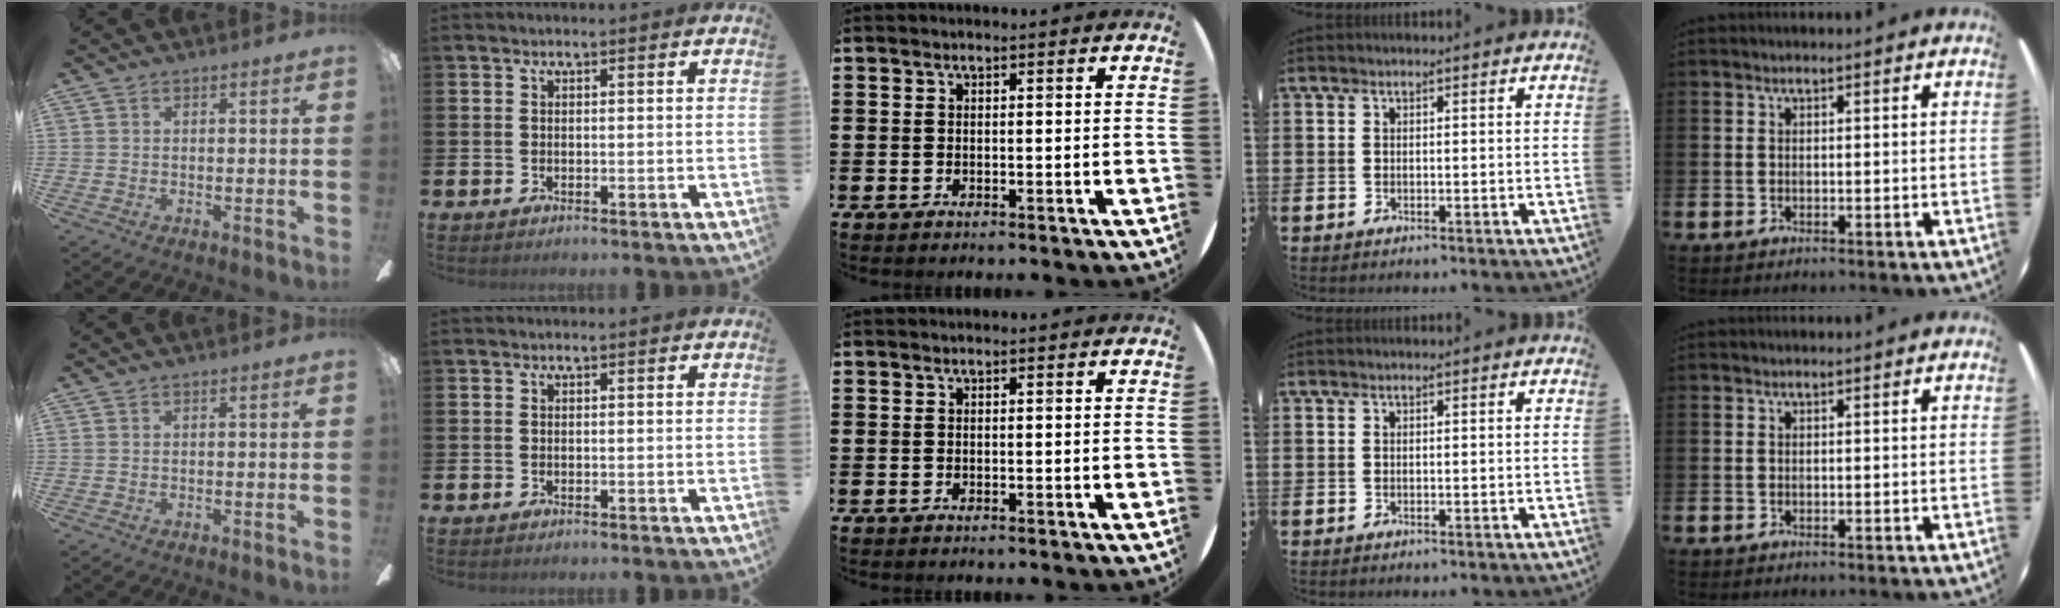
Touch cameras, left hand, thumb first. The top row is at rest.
{}